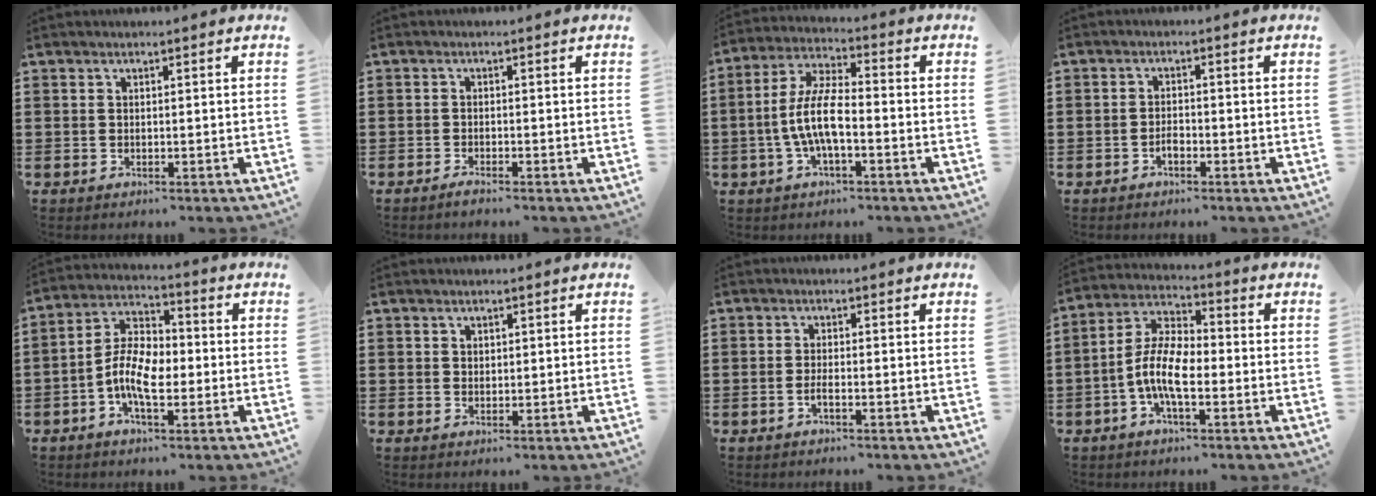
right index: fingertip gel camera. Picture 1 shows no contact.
{"total": 1.1, "force": [-1.0, 0.0, 0.3], "torque": [-0.008, -0.002, -0.019]}
{"total": 8.3, "force": [-2.0, 2.6, 7.6], "torque": [-0.172, -0.009, -0.044]}
{"total": 1.8, "force": [-1.0, 0.9, 1.2], "torque": [-0.025, 0.000, -0.019]}
{"total": 8.5, "force": [-2.2, 4.2, 7.1], "torque": [-0.164, 0.000, -0.048]}
{"total": 0.9, "force": [0.5, 0.7, 0.2], "torque": [-0.005, 0.001, 0.011]}
{"total": 1.6, "force": [-0.7, 0.2, 1.4], "torque": [-0.032, -0.004, -0.016]}
{"total": 8.7, "force": [-2.6, 3.5, 7.6], "torque": [-0.183, -0.008, -0.058]}